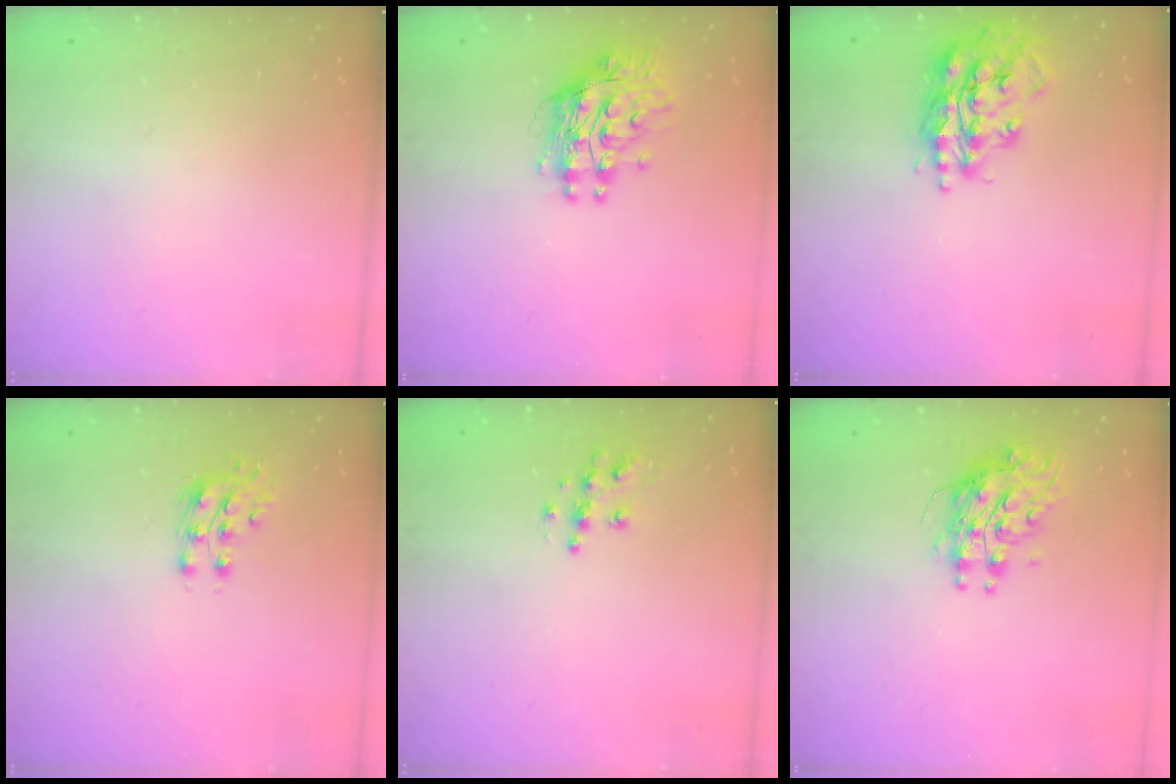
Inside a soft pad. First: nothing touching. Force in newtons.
{"total": 10.4, "press": 10.4, "slide": 0.9}
{"total": 17.4, "press": 17.4, "slide": 1.1}
{"total": 7.8, "press": 7.7, "slide": 0.8}
{"total": 7.8, "press": 7.8, "slide": 0.2}
{"total": 8.9, "press": 8.9, "slide": 0.5}